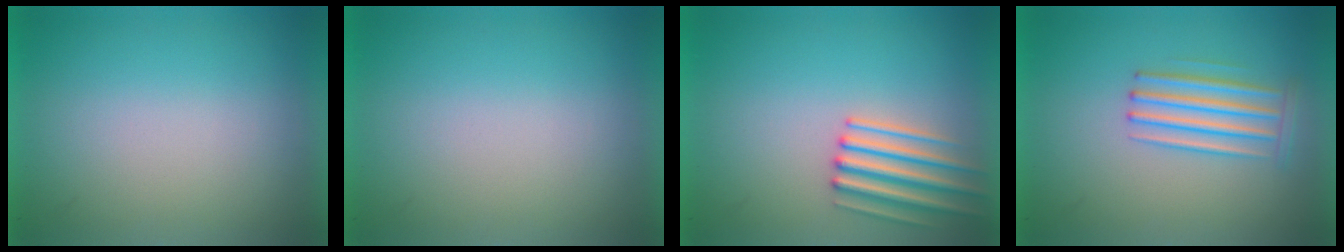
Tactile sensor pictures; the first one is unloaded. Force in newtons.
{"total": 0.0}
{"total": 3.1}
{"total": 2.9}